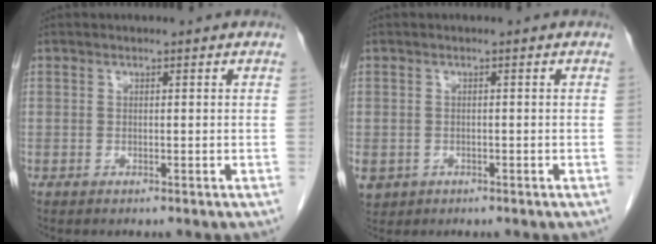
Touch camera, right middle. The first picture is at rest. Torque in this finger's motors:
{"motor_torque": [0.65, -0.31, 0.43, 0.10]}